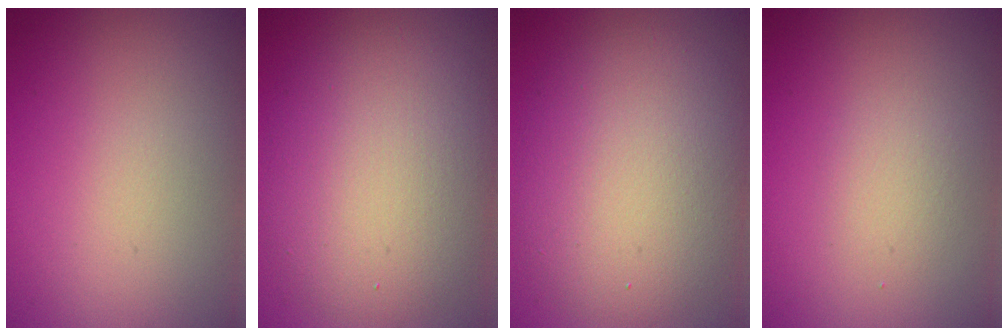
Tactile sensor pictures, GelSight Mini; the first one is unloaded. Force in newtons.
{"total": 8.7, "press": 8.7, "slide": 0.7}
{"total": 8.5, "press": 8.4, "slide": 0.9}
{"total": 1.4, "press": 1.4, "slide": 0.1}